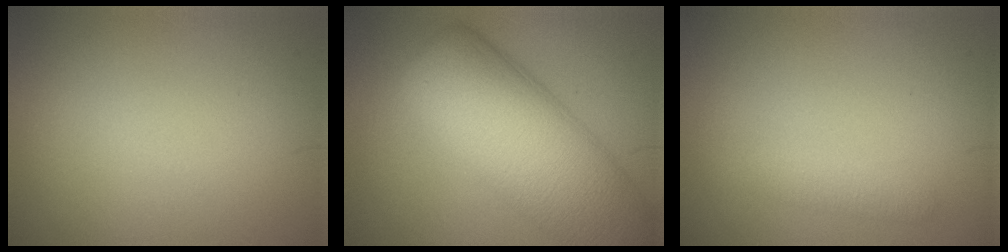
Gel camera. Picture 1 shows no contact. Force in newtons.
{"total": 12.4, "press": 12.4, "slide": 0.4}
{"total": 1.4, "press": 1.4, "slide": 0.0}